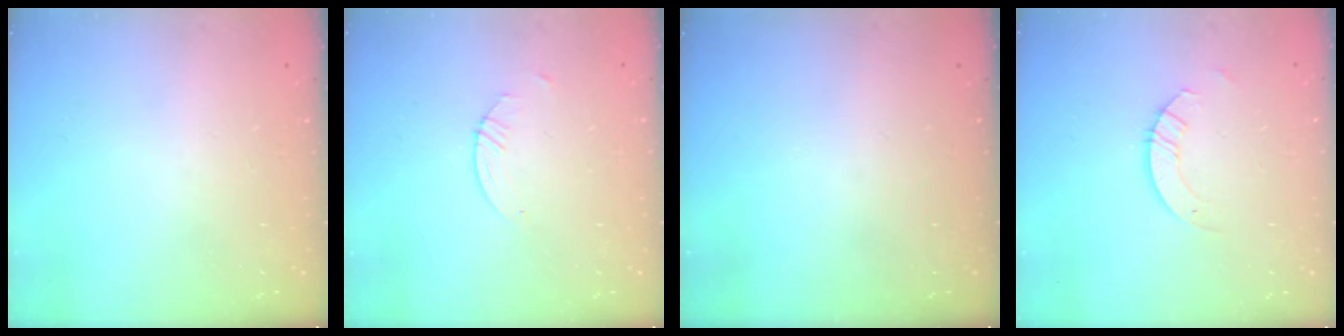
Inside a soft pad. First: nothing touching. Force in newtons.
{"total": 0.8, "press": 0.8, "slide": 0.2}
{"total": 0.0}
{"total": 2.6, "press": 2.6, "slide": 0.2}